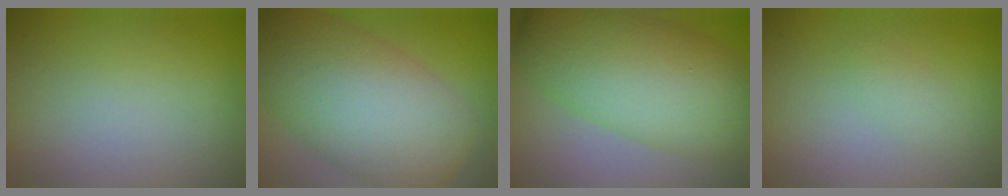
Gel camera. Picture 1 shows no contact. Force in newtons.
{"total": 12.8, "press": 12.8, "slide": 0.3}
{"total": 10.9, "press": 10.9, "slide": 0.1}
{"total": 1.3, "press": 1.3, "slide": 0.0}